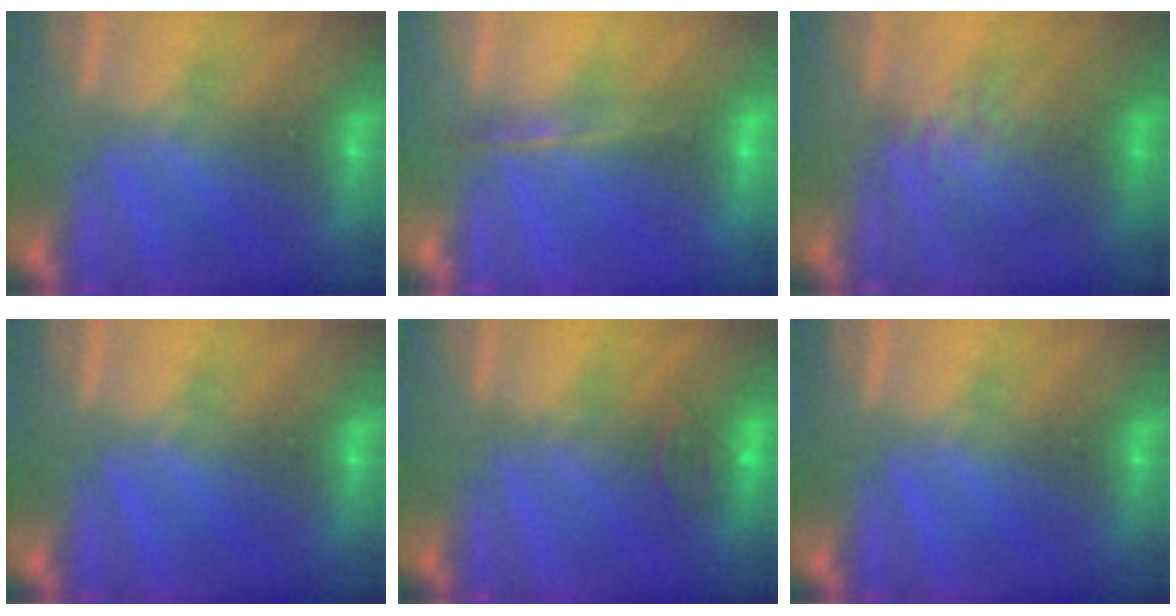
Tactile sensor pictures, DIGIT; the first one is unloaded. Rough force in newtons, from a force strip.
{"total": 4.6}
{"total": 2.2}
{"total": 0.0}
{"total": 2.5}
{"total": 0.0}